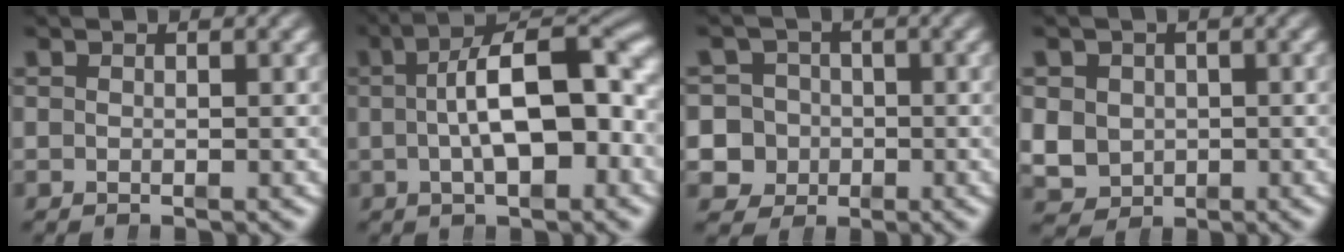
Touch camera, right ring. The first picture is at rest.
{"total": 8.6, "force": [-0.2, 3.0, 8.1], "torque": [-0.113, 0.005, 0.002]}
{"total": 10.6, "force": [-2.6, 9.9, 2.7], "torque": [-0.080, -0.048, -0.041]}
{"total": 6.2, "force": [-1.0, 5.6, 2.4], "torque": [-0.060, -0.029, -0.006]}